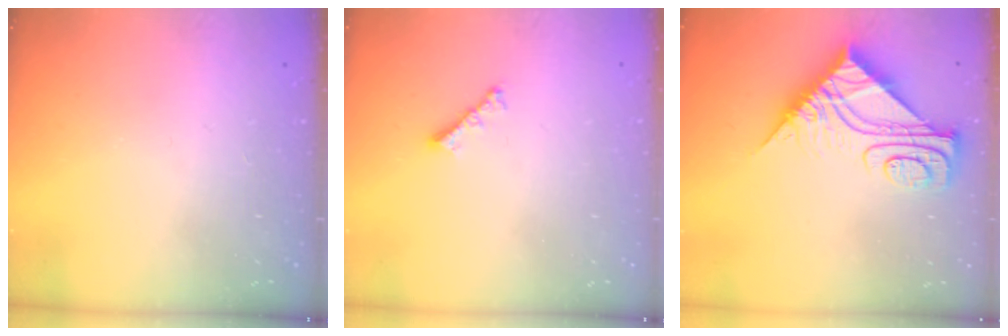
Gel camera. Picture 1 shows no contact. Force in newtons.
{"total": 2.8, "press": 2.7, "slide": 0.6}
{"total": 11.6, "press": 11.5, "slide": 1.1}